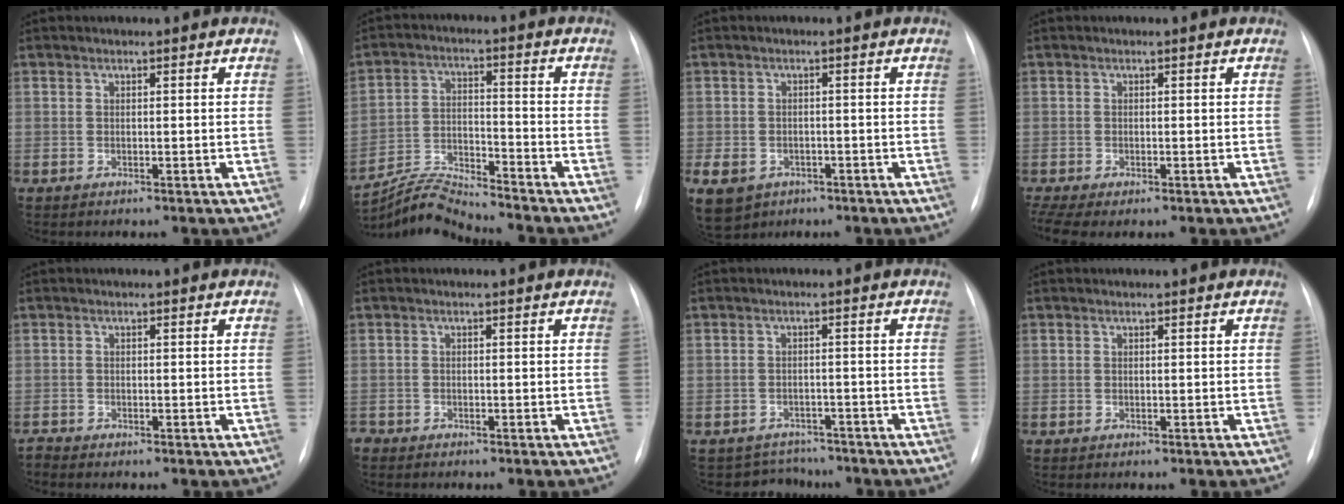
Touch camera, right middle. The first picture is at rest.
{"total": 7.7, "force": [-7.6, -1.2, 0.1], "torque": [-0.014, 0.001, -0.140]}
{"total": 14.7, "force": [-6.7, 11.8, 5.7], "torque": [-0.182, -0.010, -0.087]}
{"total": 5.2, "force": [-3.0, 2.3, 3.6], "torque": [-0.083, -0.003, -0.047]}
{"total": 0.8, "force": [-0.8, -0.2, -0.1], "torque": [0.001, -0.006, -0.015]}
{"total": 1.5, "force": [-1.4, 0.5, 0.2], "torque": [-0.003, -0.003, -0.024]}
{"total": 4.2, "force": [-3.7, 1.8, -1.0], "torque": [0.015, 0.019, -0.054]}
{"total": 0.0}